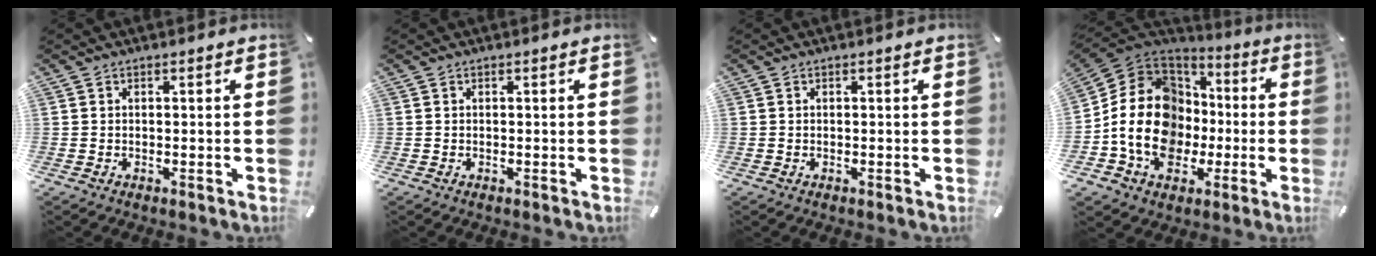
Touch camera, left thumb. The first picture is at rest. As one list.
[{"total": 0.0}, {"total": 0.0}, {"total": 18.3, "force": [-3.7, 15.1, 9.6], "torque": [-0.212, 0.012, -0.064]}]